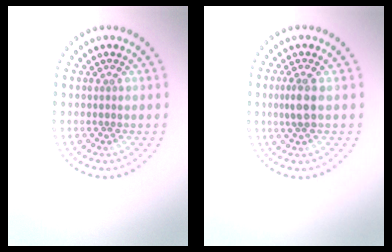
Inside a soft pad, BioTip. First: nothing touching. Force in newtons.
{"total": 2.0, "press": 1.7, "slide": 1.0}